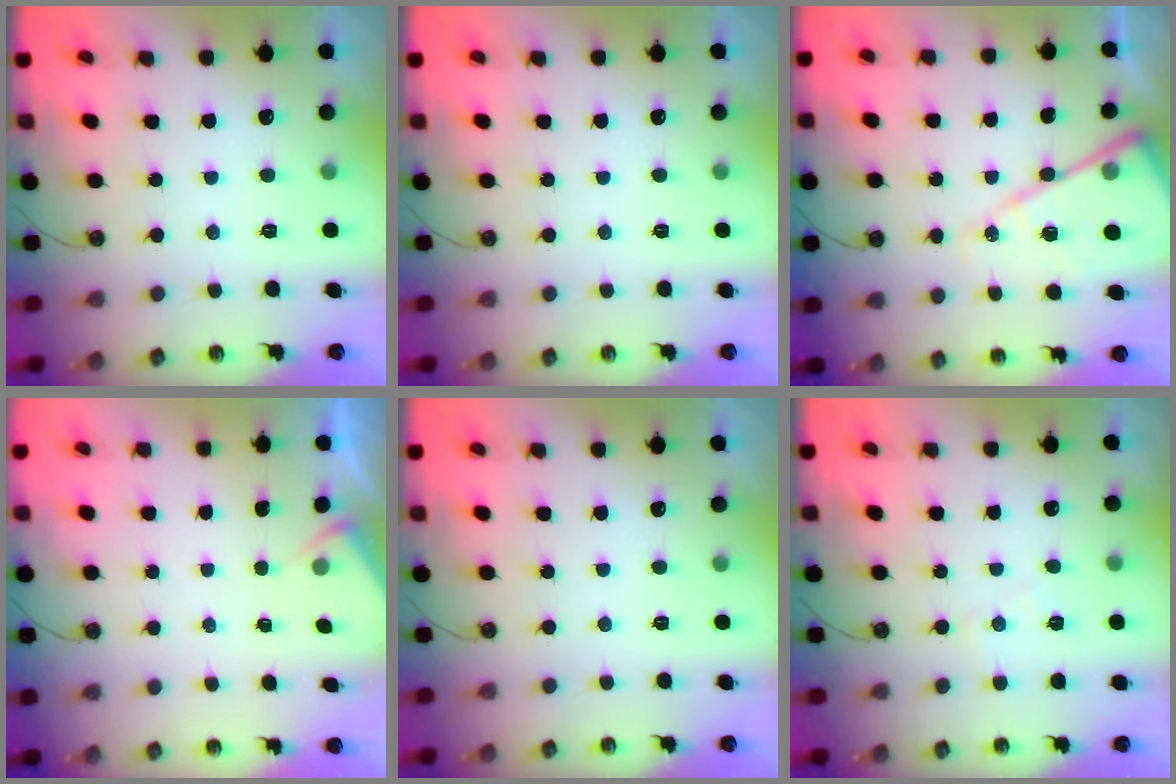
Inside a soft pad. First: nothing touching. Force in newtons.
{"total": 0.0}
{"total": 16.2, "press": 16.1, "slide": 1.5}
{"total": 2.0, "press": 1.9, "slide": 0.4}
{"total": 0.0}
{"total": 5.2, "press": 5.2, "slide": 0.7}